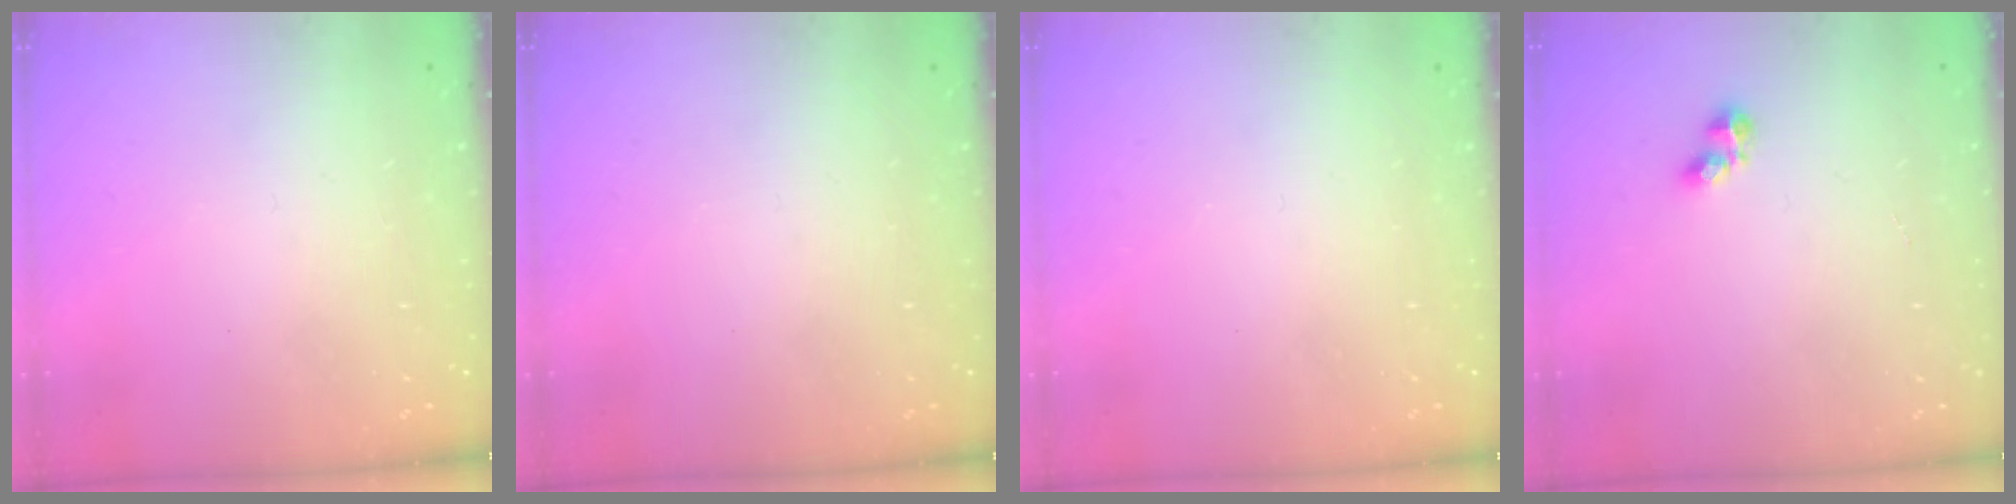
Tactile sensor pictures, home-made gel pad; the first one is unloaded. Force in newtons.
{"total": 0.0}
{"total": 0.0}
{"total": 2.6, "press": 2.5, "slide": 0.5}